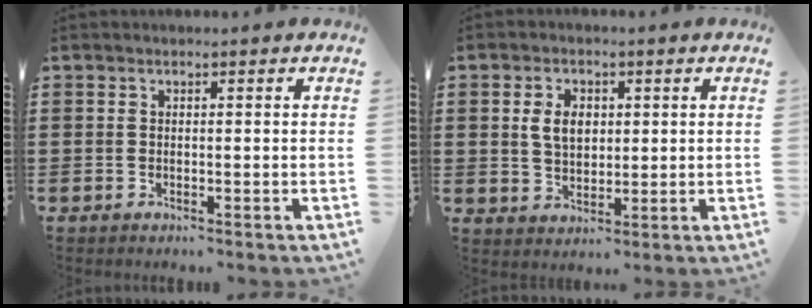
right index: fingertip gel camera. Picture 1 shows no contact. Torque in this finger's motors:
{"motor_torque": [0.26, -0.16, 0.23, 0.09]}